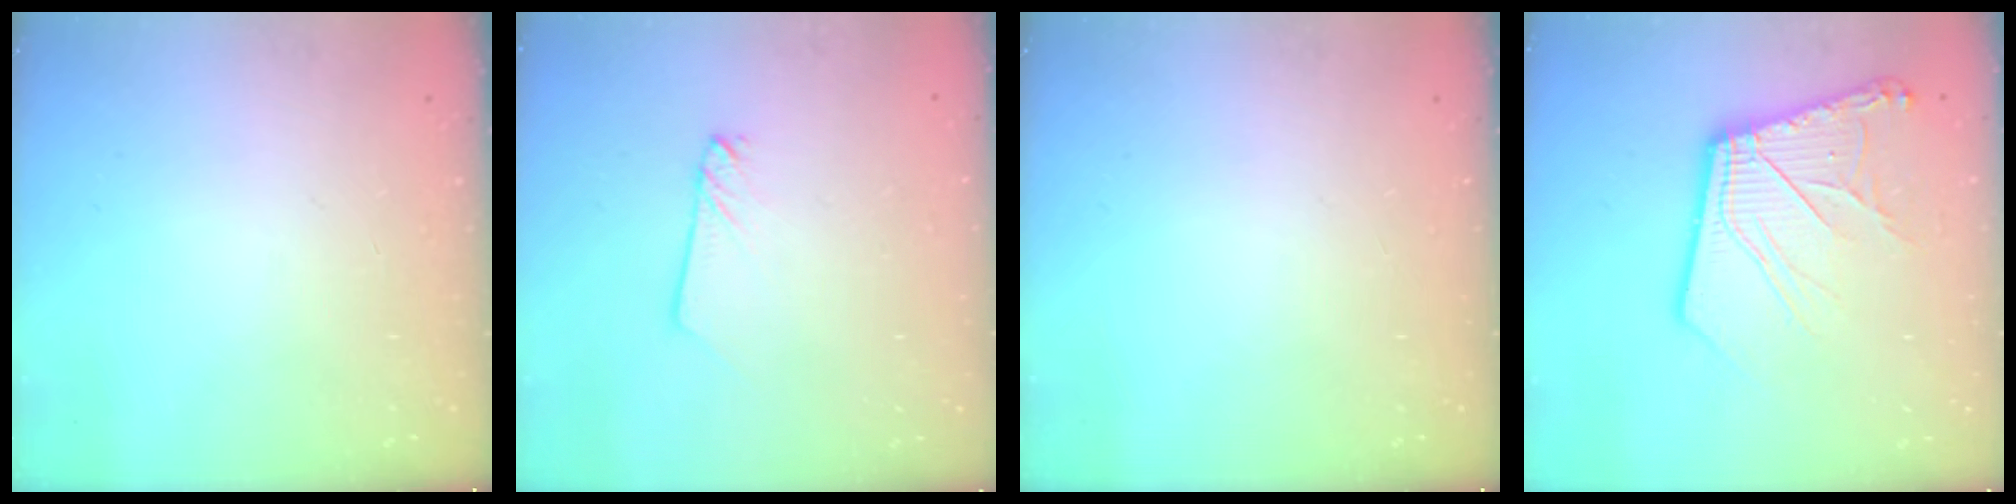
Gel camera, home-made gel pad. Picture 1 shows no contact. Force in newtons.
{"total": 2.1, "press": 2.1, "slide": 0.2}
{"total": 0.0}
{"total": 16.4, "press": 16.2, "slide": 2.4}